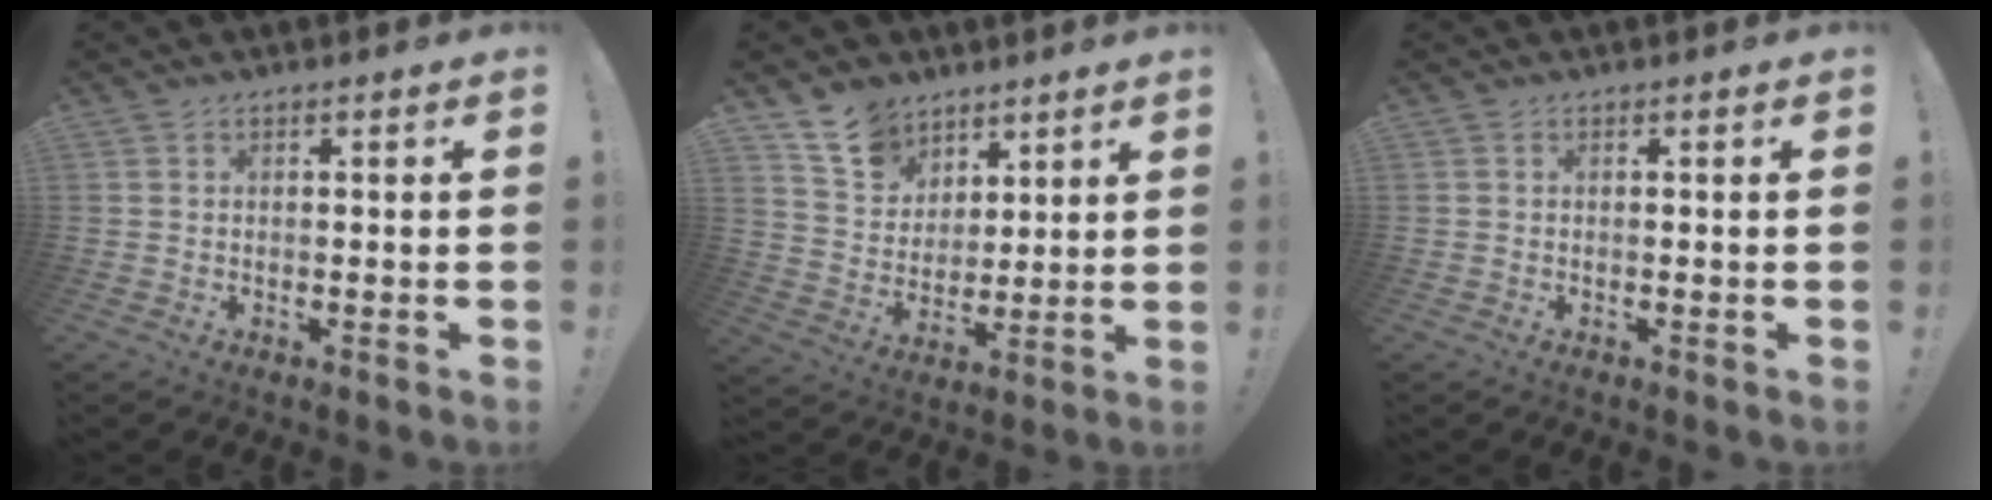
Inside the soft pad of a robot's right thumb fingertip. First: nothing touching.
{"total": 11.9, "force": [8.6, 7.7, 2.7], "torque": [-0.059, -0.055, 0.172]}
{"total": 0.0}